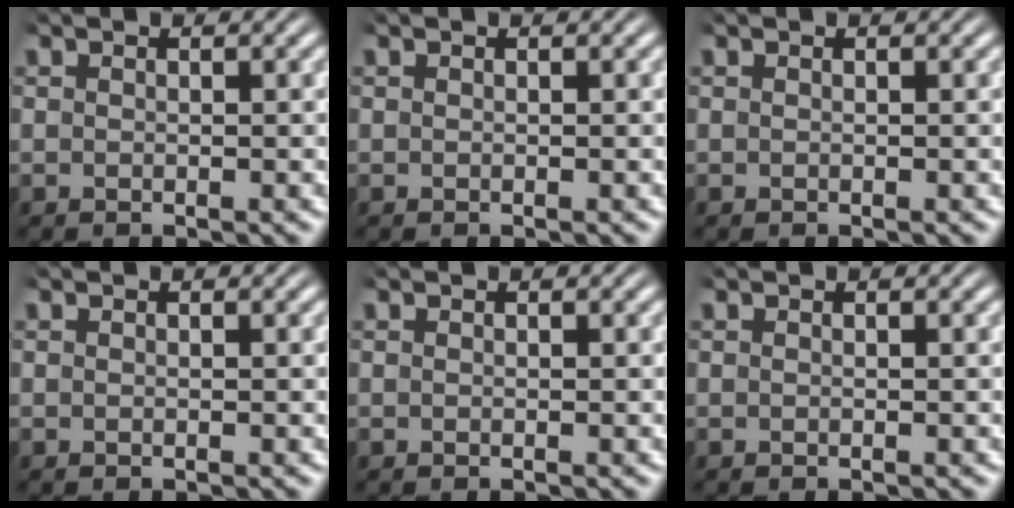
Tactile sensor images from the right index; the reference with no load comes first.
{"total": 0.0}
{"total": 0.0}
{"total": 0.0}
{"total": 0.0}
{"total": 0.0}